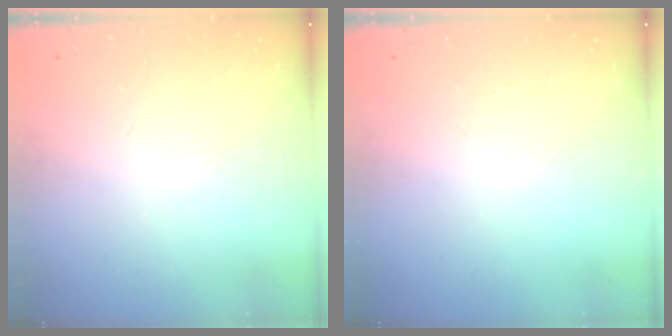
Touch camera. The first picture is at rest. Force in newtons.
{"total": 1.8, "press": 1.8, "slide": 0.2}